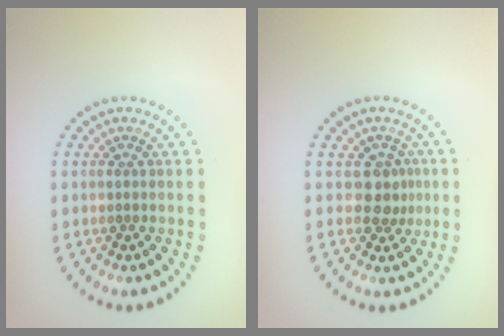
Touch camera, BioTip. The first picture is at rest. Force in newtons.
{"total": 2.4, "press": 1.9, "slide": 1.5}